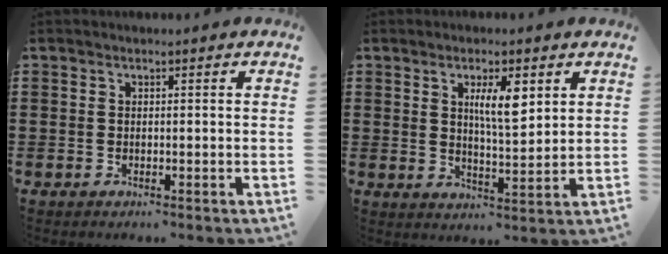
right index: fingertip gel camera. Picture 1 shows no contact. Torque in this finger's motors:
{"motor_torque": [0.72, 0.52, 0.18, 0.13]}